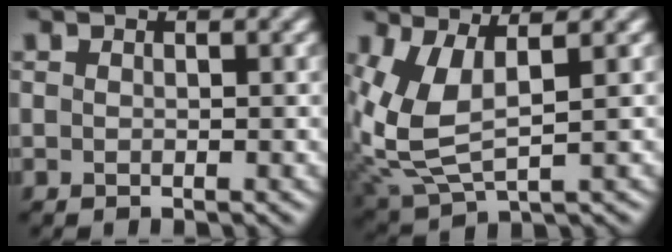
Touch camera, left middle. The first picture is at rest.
{"total": 6.2, "force": [1.3, 3.0, 5.2], "torque": [-0.143, -0.010, 0.030]}